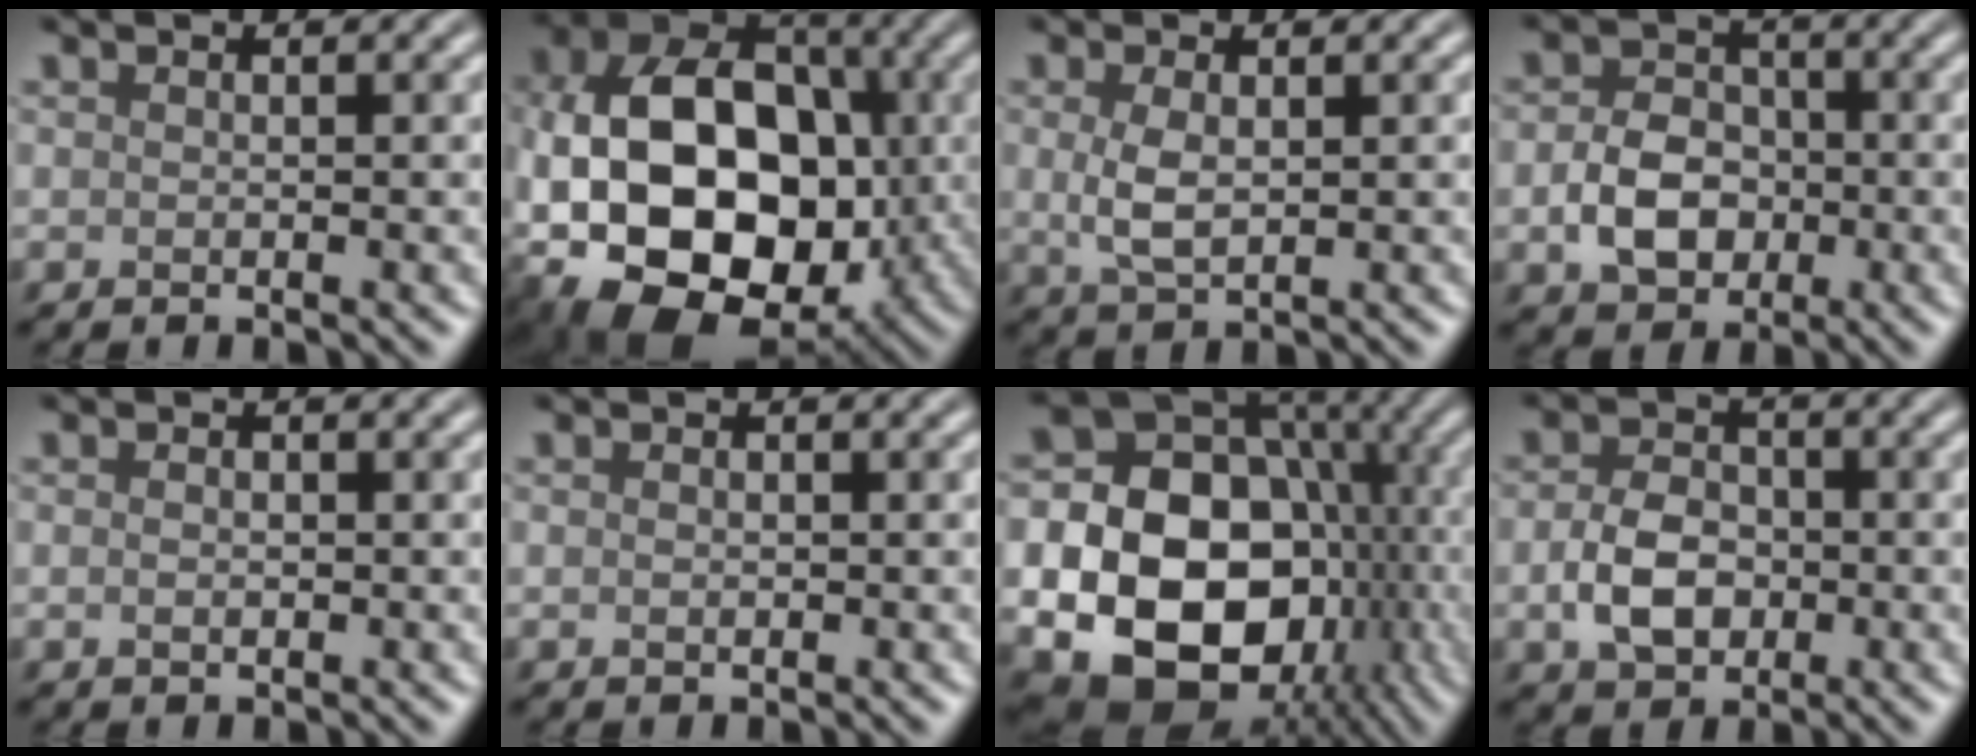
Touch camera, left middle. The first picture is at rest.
{"total": 16.4, "force": [-2.4, 11.8, 11.2], "torque": [-0.193, -0.011, -0.040]}
{"total": 2.9, "force": [0.3, 1.5, 2.4], "torque": [-0.058, -0.002, 0.009]}
{"total": 4.7, "force": [-1.2, 3.6, 2.8], "torque": [-0.050, 0.001, -0.024]}
{"total": 1.0, "force": [0.0, 0.7, 0.7], "torque": [-0.013, -0.001, -0.001]}
{"total": 0.7, "force": [0.0, 0.5, 0.5], "torque": [-0.007, 0.000, 0.001]}
{"total": 20.5, "force": [-4.2, 17.1, 10.6], "torque": [-0.175, -0.024, -0.084]}
{"total": 4.5, "force": [-0.9, 3.3, 2.9], "torque": [-0.059, -0.002, -0.020]}